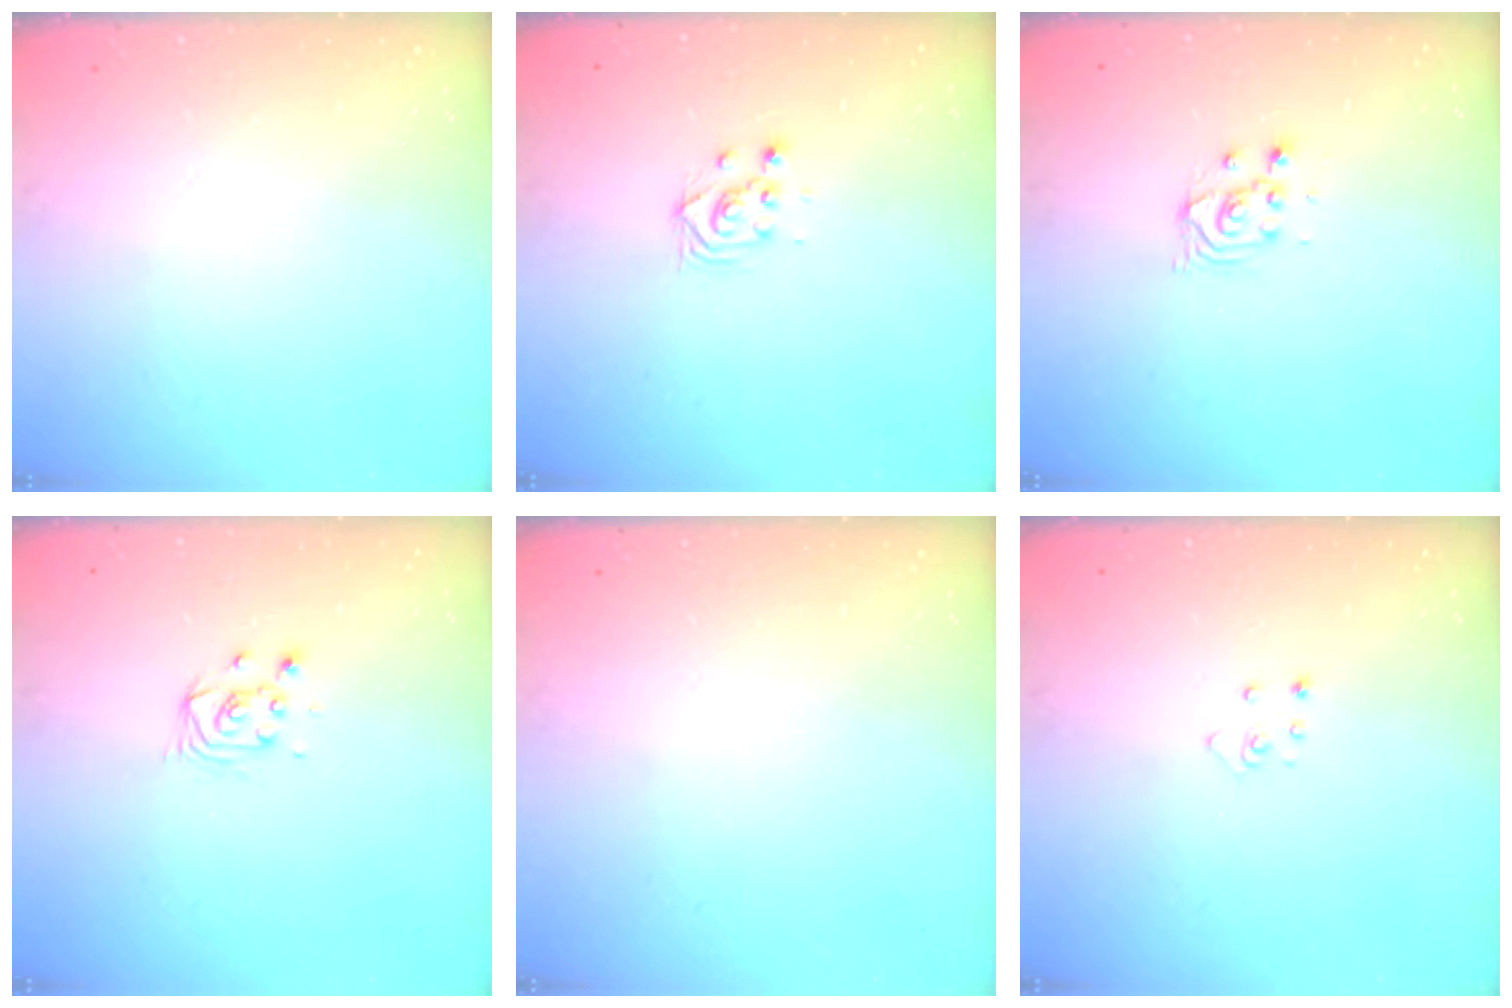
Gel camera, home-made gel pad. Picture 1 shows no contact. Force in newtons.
{"total": 3.0, "press": 3.0, "slide": 0.1}
{"total": 2.8, "press": 2.8, "slide": 0.1}
{"total": 3.1, "press": 3.1, "slide": 0.3}
{"total": 0.0}
{"total": 3.2, "press": 3.2, "slide": 0.2}